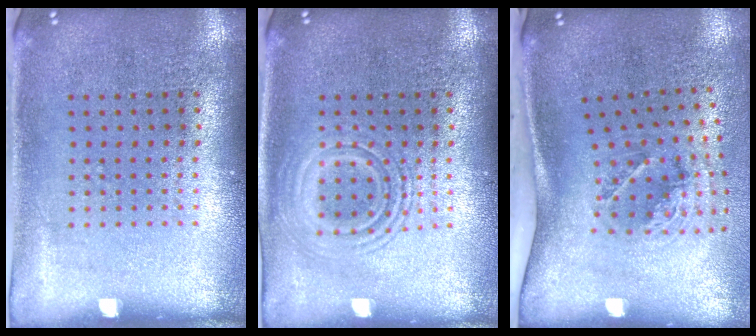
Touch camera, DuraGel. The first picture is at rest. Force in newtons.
{"total": 2.8, "press": 2.7, "slide": 0.5}
{"total": 2.1, "press": 1.3, "slide": 1.6}